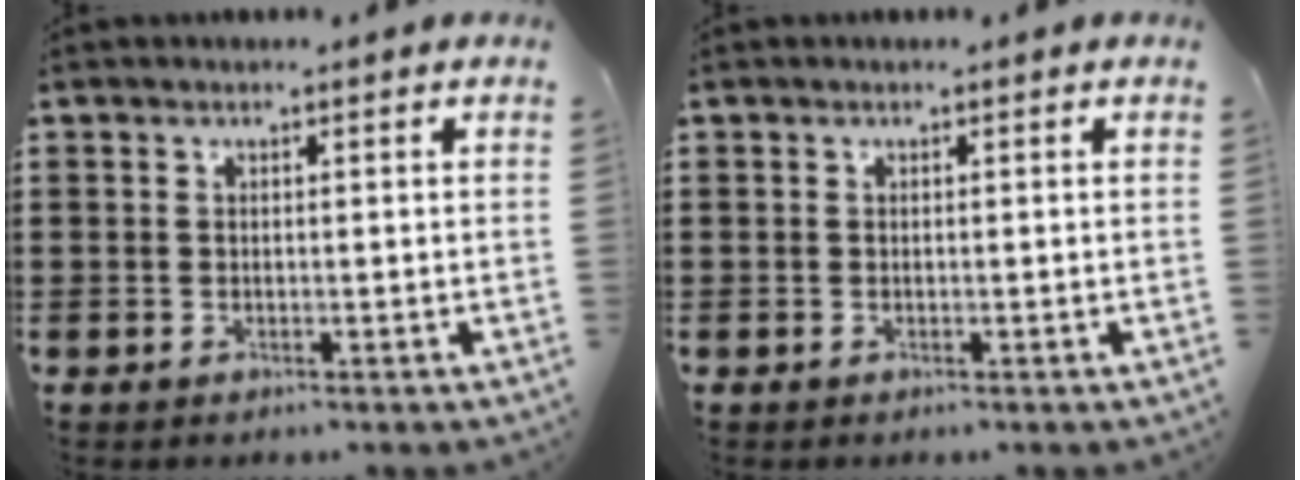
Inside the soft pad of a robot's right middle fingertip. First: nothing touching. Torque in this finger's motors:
{"motor_torque": [-0.12, 0.12, 0.00, -0.01]}